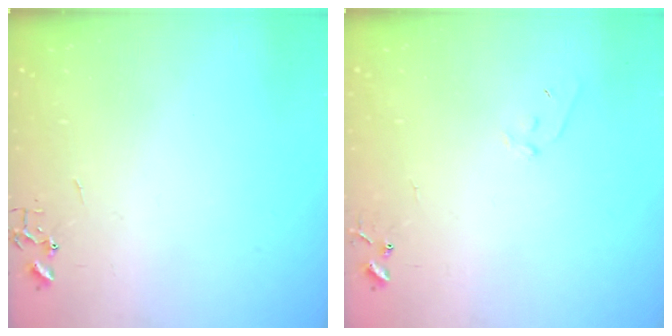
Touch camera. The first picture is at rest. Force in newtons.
{"total": 6.8, "press": 6.7, "slide": 0.5}